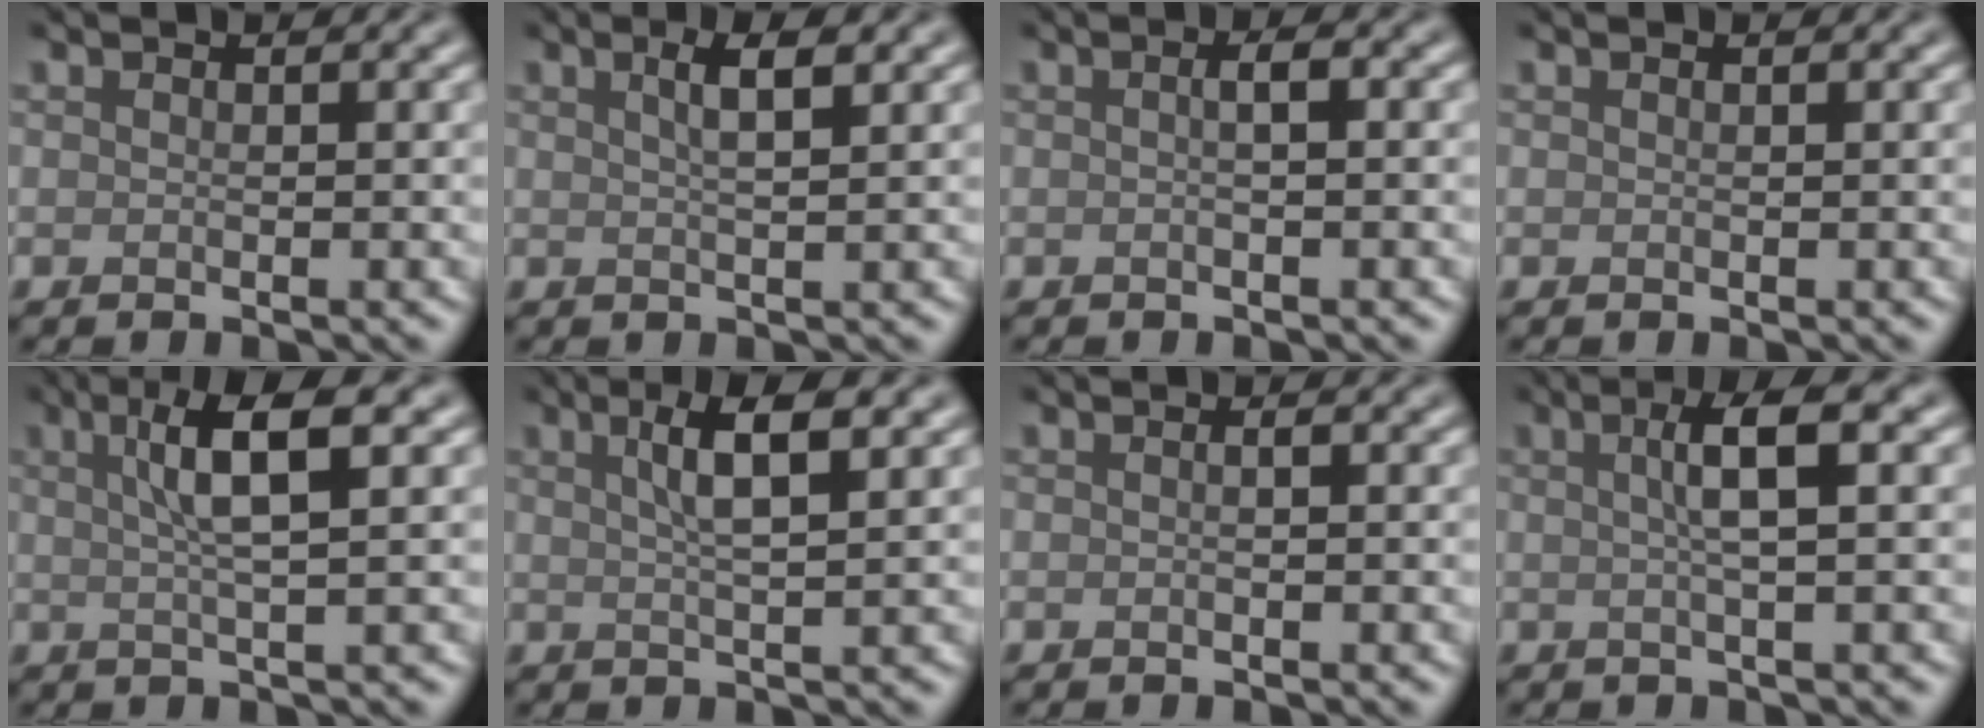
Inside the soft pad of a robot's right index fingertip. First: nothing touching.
{"total": 2.7, "force": [1.2, 0.7, 2.4], "torque": [-0.028, 0.007, 0.016]}
{"total": 1.3, "force": [0.0, 0.2, 1.3], "torque": [-0.022, 0.004, 0.000]}
{"total": 0.0}
{"total": 5.2, "force": [1.7, 1.0, 4.9], "torque": [-0.075, 0.009, 0.025]}
{"total": 4.3, "force": [1.7, 1.0, 3.8], "torque": [-0.055, 0.008, 0.026]}
{"total": 0.6, "force": [-0.1, 0.1, 0.5], "torque": [-0.011, 0.001, -0.001]}
{"total": 3.9, "force": [0.8, 0.7, 3.7], "torque": [-0.057, 0.009, 0.007]}